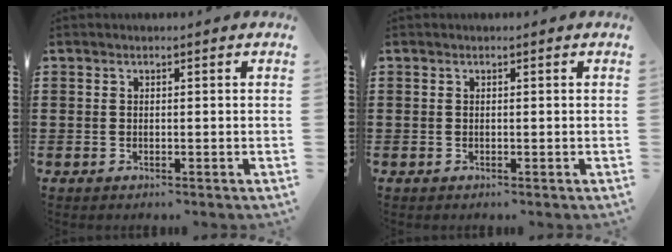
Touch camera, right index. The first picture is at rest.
{"total": 0.0}